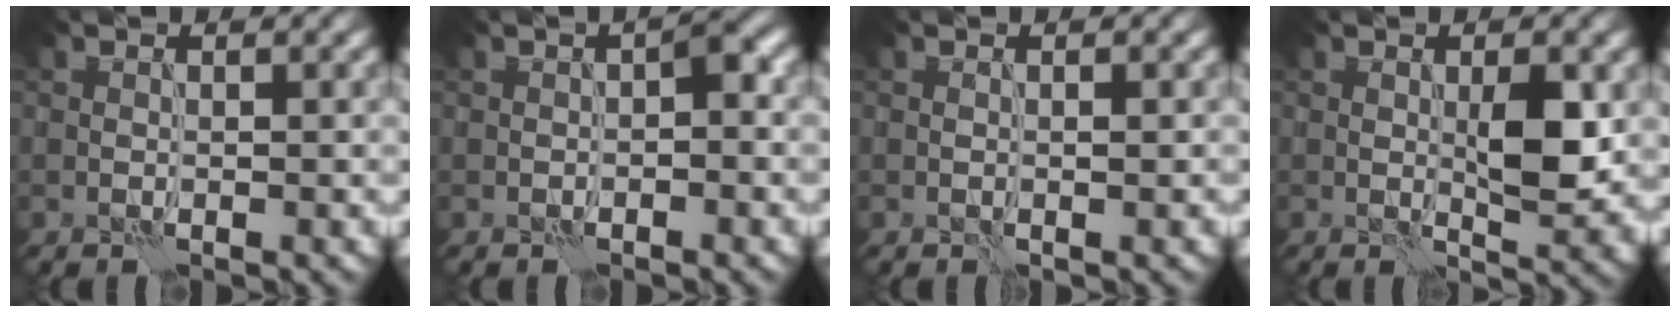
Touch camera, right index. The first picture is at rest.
{"total": 1.7, "force": [-0.4, 0.6, 1.5], "torque": [-0.018, 0.008, -0.009]}
{"total": 0.6, "force": [-0.1, 0.1, 0.6], "torque": [-0.011, 0.001, -0.002]}
{"total": 4.0, "force": [0.2, 1.1, 3.9], "torque": [-0.065, -0.002, 0.006]}